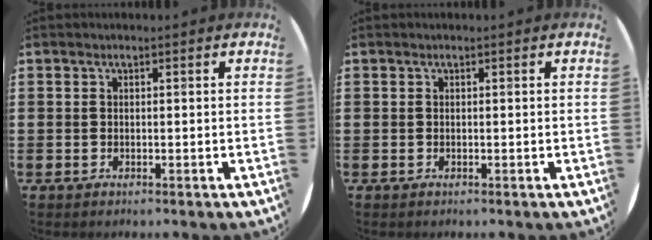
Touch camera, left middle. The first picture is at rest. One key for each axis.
{"total": 0.0}